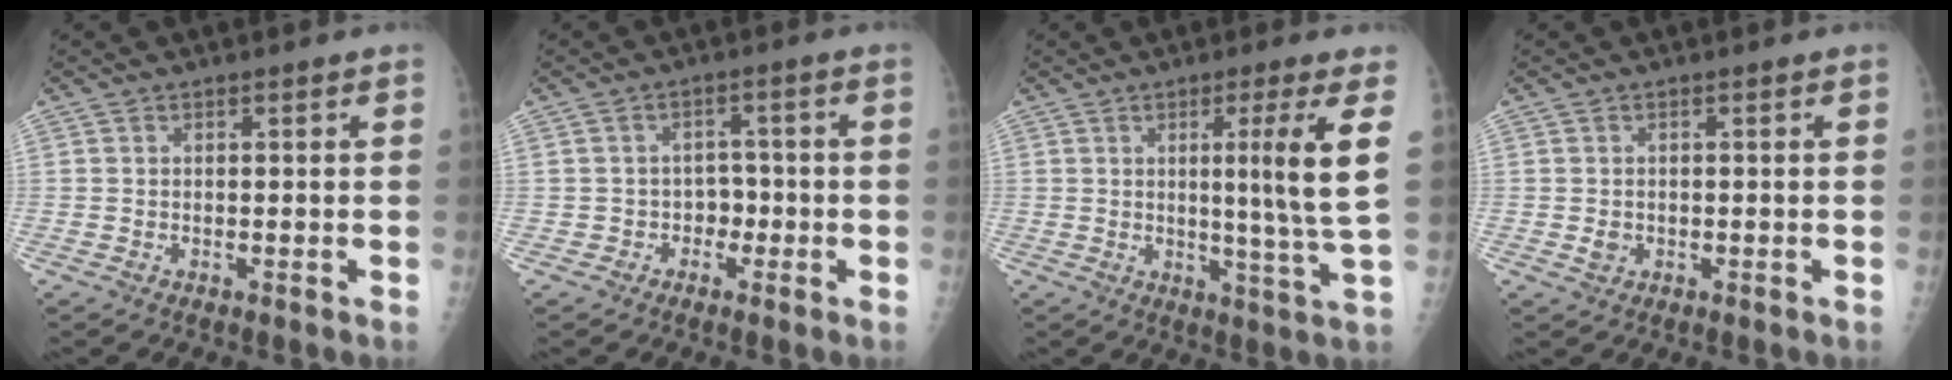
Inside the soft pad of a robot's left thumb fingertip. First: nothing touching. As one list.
[{"total": 3.2, "force": [-1.2, 2.9, 0.8], "torque": [0.021, 0.016, -0.026]}, {"total": 10.5, "force": [2.8, -1.4, 10.0], "torque": [-0.160, -0.032, 0.044]}, {"total": 1.6, "force": [-0.1, 1.4, 0.8], "torque": [-0.008, 0.000, 0.004]}]